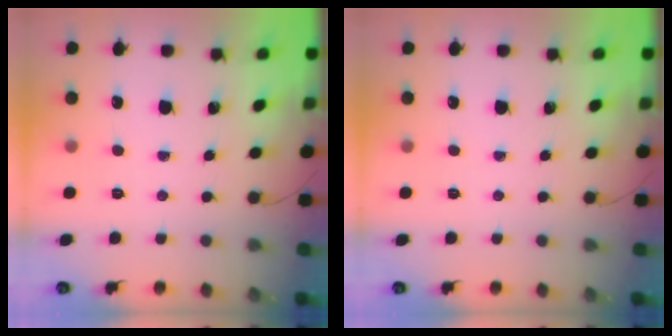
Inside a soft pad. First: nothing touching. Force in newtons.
{"total": 0.0}